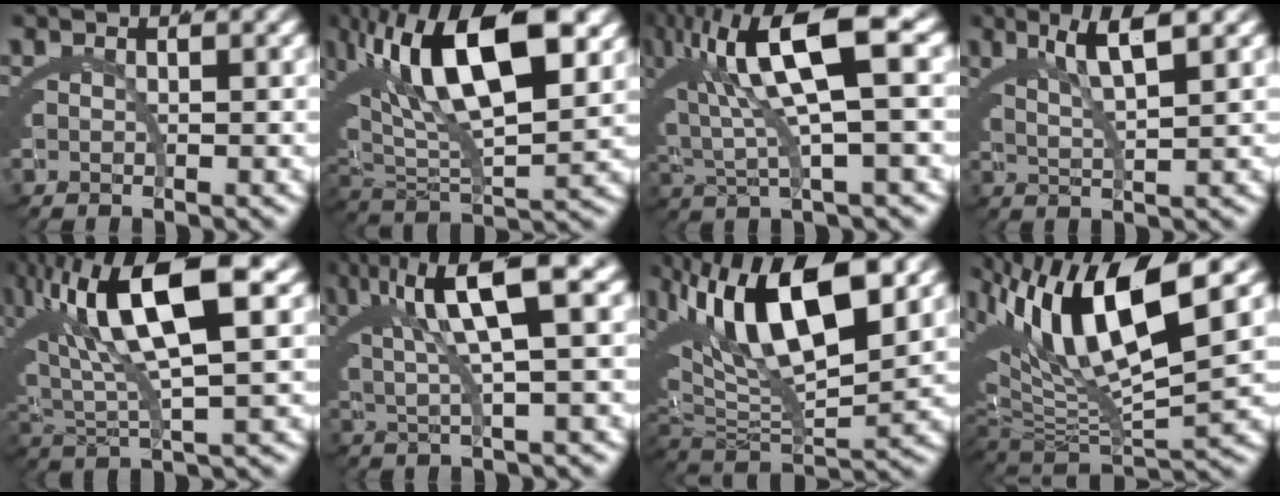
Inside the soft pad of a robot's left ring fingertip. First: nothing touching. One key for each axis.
{"total": 13.8, "fx": 5.5, "fy": 6.0, "fz": 11.1, "tx": -0.200, "ty": 0.025, "tz": 0.088}
{"total": 9.0, "fx": 2.4, "fy": 3.0, "fz": 8.2, "tx": -0.145, "ty": 0.018, "tz": 0.039}
{"total": 4.2, "fx": 3.1, "fy": -0.8, "fz": 2.7, "tx": -0.035, "ty": 0.016, "tz": 0.051}
{"total": 11.8, "fx": 3.6, "fy": 5.2, "fz": 10.0, "tx": -0.181, "ty": 0.020, "tz": 0.059}
{"total": 6.8, "fx": 2.5, "fy": 0.8, "fz": 6.3, "tx": -0.094, "ty": 0.029, "tz": 0.037}
{"total": 12.5, "fx": 4.5, "fy": 6.0, "fz": 10.0, "tx": -0.173, "ty": 0.026, "tz": 0.073}
{"total": 11.9, "fx": 3.0, "fy": 5.9, "fz": 9.8, "tx": -0.172, "ty": 0.016, "tz": 0.049}